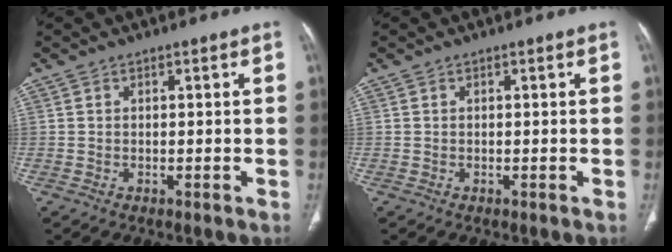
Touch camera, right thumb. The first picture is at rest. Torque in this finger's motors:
{"motor_torque": [0.10, 0.07, -0.17, 0.02, 0.05]}